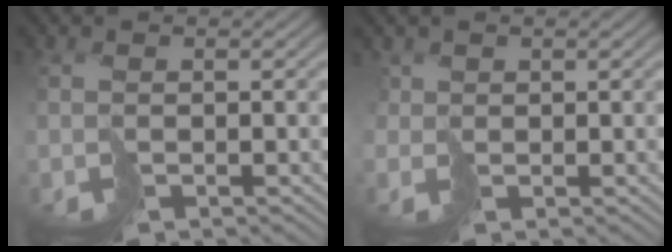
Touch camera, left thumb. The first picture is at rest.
{"total": 1.8, "force": [0.7, 1.7, 0.0], "torque": [-0.012, -0.002, 0.015]}